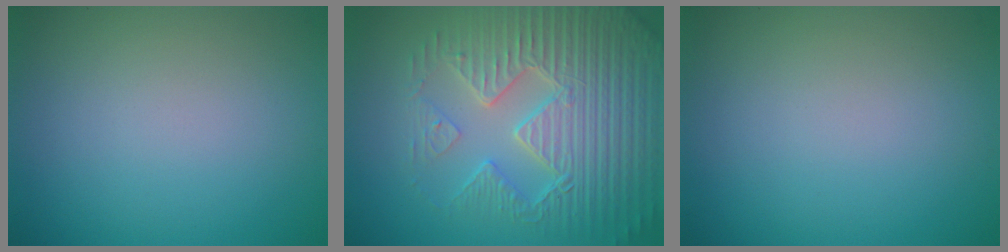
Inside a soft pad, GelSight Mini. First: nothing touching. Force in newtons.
{"total": 7.9, "press": 6.2, "slide": 4.9}
{"total": 0.0}